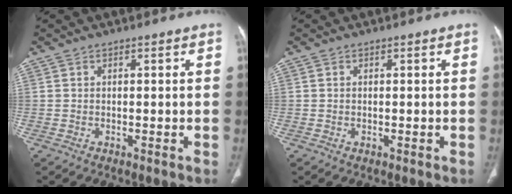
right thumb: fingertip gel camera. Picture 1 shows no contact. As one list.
[{"total": 0.0}]